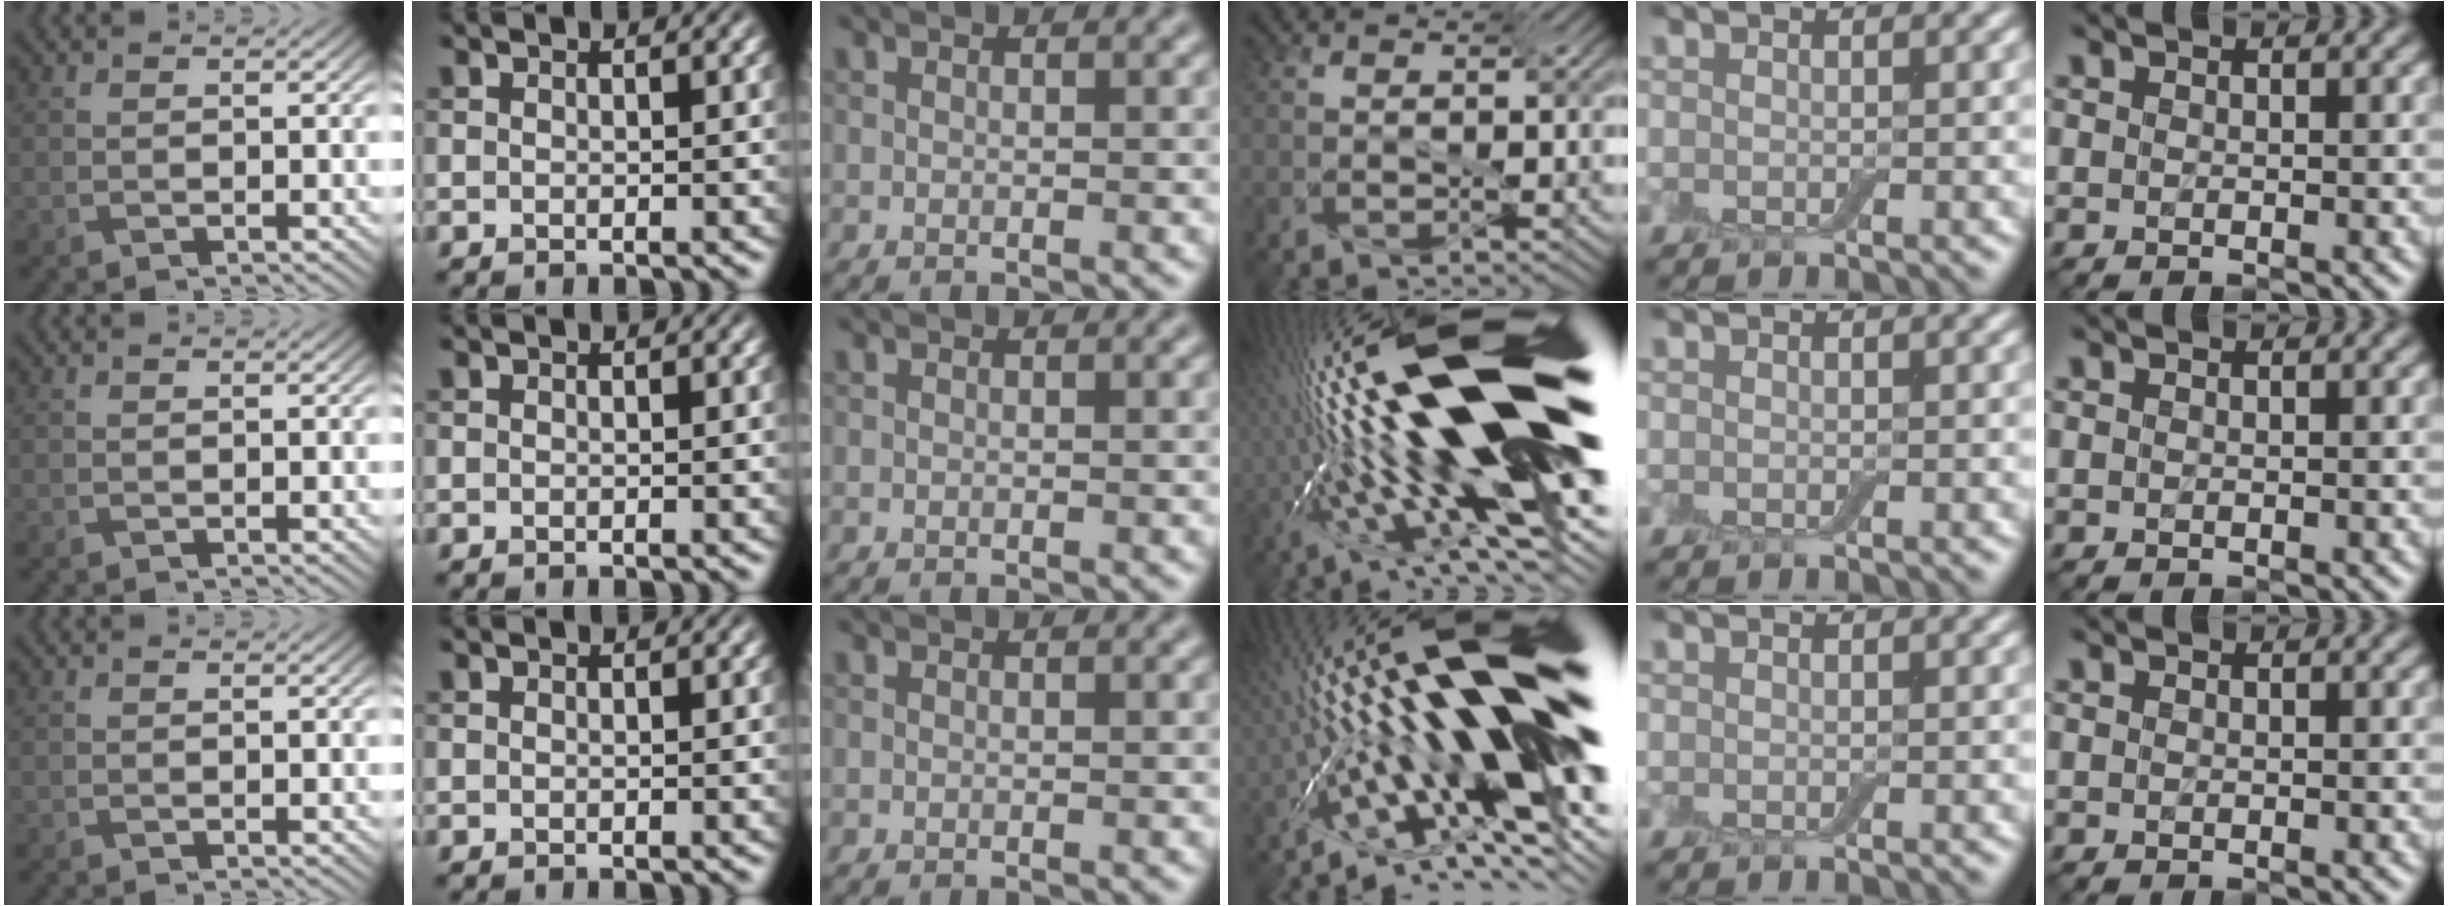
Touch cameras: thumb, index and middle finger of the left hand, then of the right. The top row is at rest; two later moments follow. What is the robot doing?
{"motion": "screw", "object": "jar lid"}